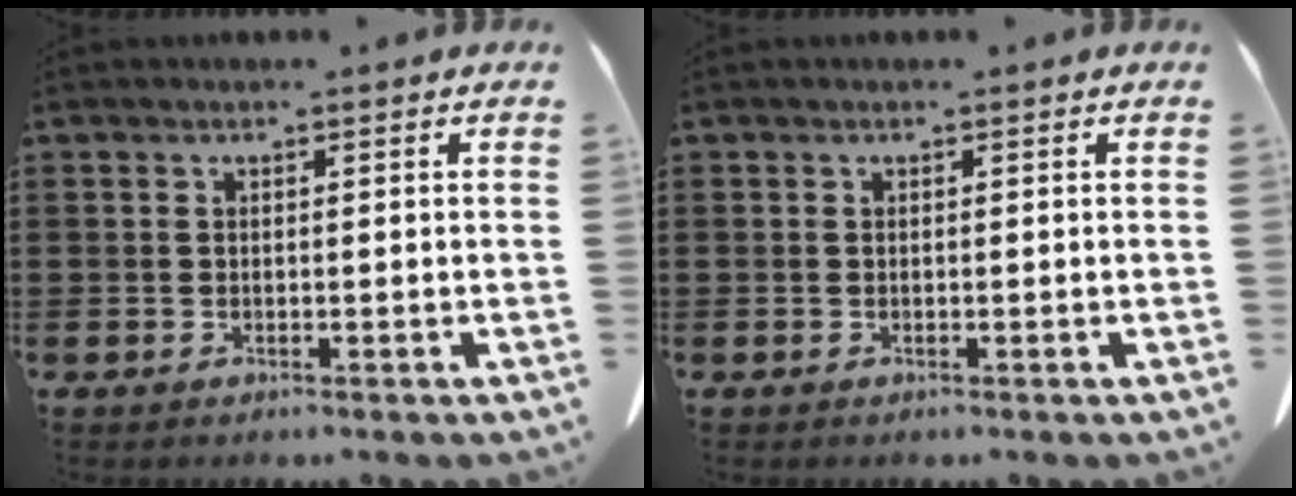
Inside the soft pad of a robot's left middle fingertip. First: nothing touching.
{"total": 0.0}